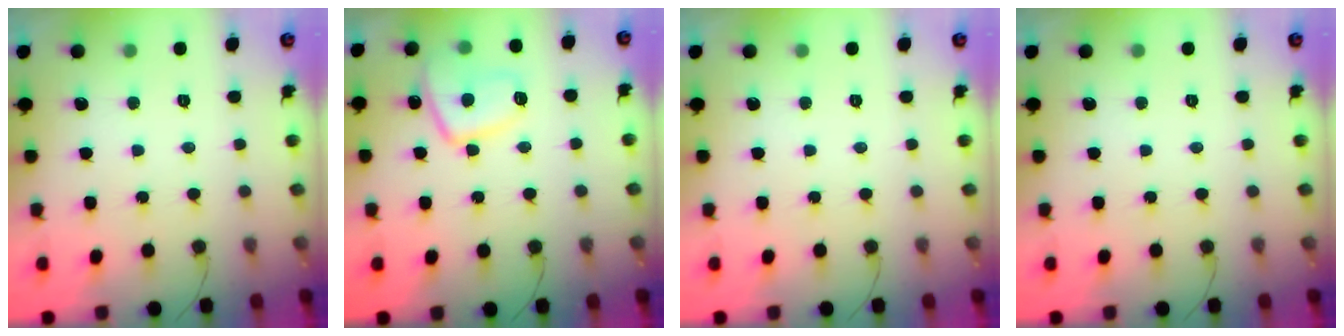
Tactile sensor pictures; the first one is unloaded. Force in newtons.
{"total": 9.5, "press": 9.4, "slide": 1.0}
{"total": 0.0}
{"total": 0.0}